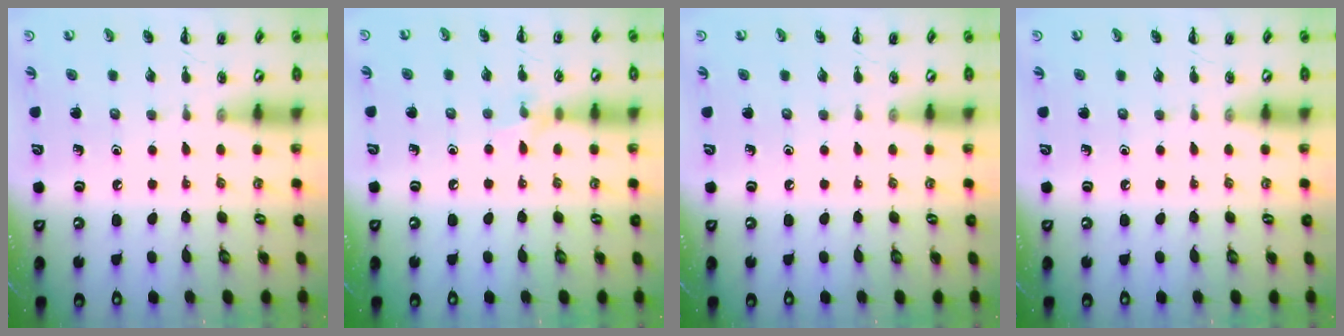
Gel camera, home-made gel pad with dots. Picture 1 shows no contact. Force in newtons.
{"total": 5.5, "press": 5.2, "slide": 1.5}
{"total": 0.0}
{"total": 0.0}